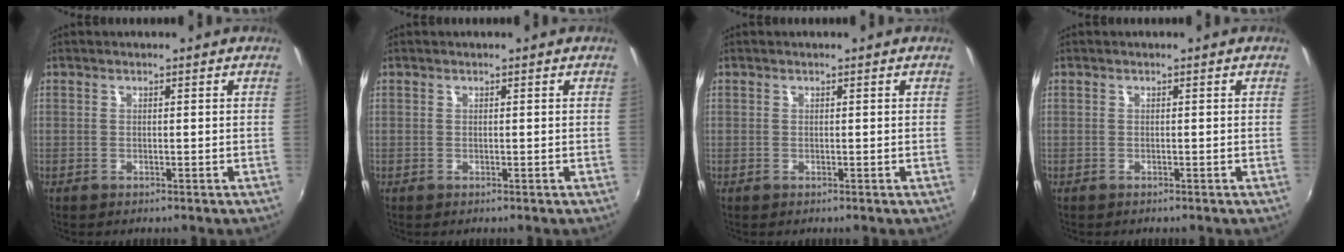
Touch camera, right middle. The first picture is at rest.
{"total": 0.0}
{"total": 0.0}
{"total": 0.0}